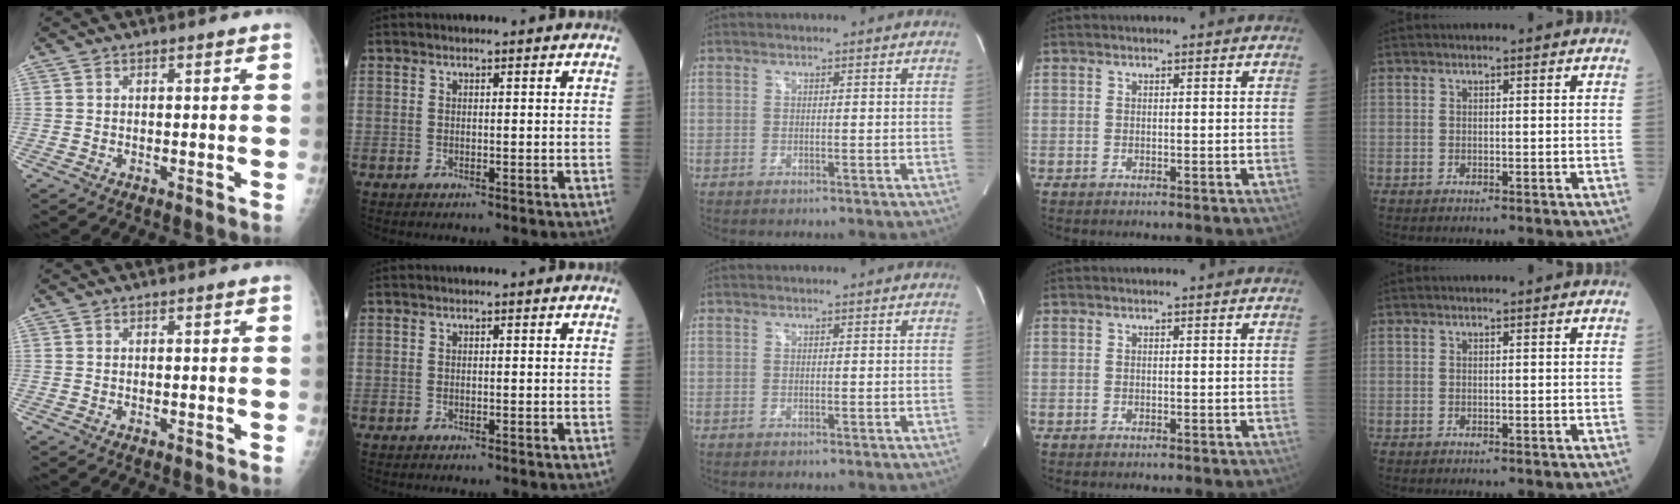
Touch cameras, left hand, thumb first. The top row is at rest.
{}